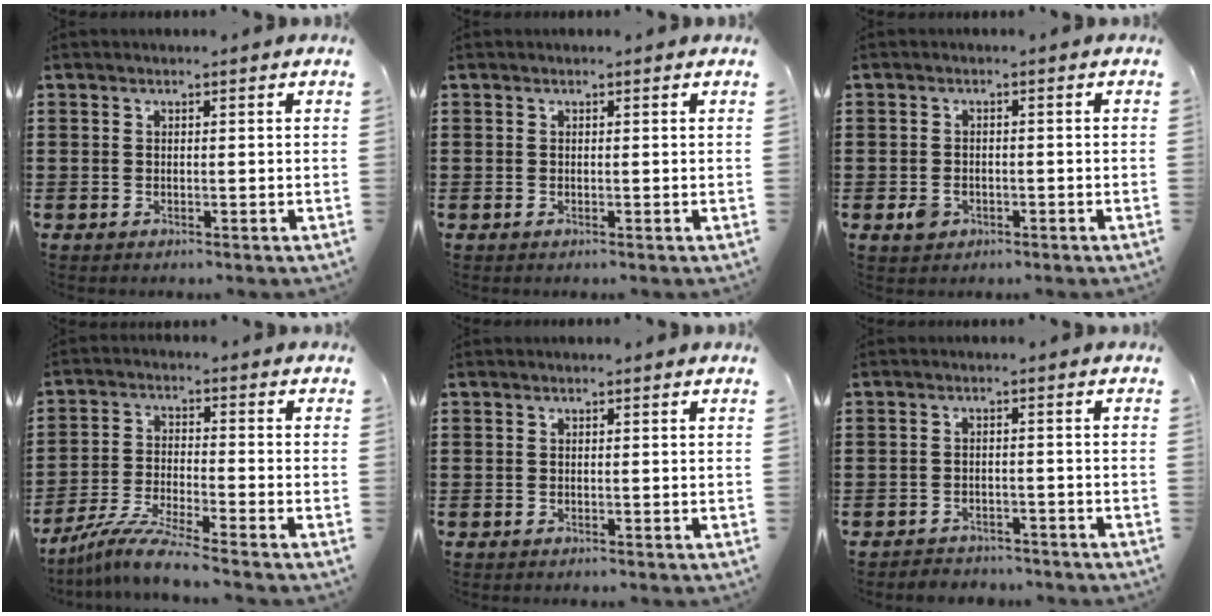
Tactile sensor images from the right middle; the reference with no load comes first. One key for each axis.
{"total": 0.0}
{"total": 2.0, "fx": -0.9, "fy": 1.4, "fz": 1.1, "tx": -0.030, "ty": -0.003, "tz": -0.019}
{"total": 6.6, "fx": -5.8, "fy": -0.3, "fz": 3.1, "tx": -0.076, "ty": -0.019, "tz": -0.113}
{"total": 0.0}
{"total": 2.4, "fx": -2.3, "fy": 0.4, "fz": -0.2, "tx": -0.005, "ty": -0.003, "tz": -0.052}